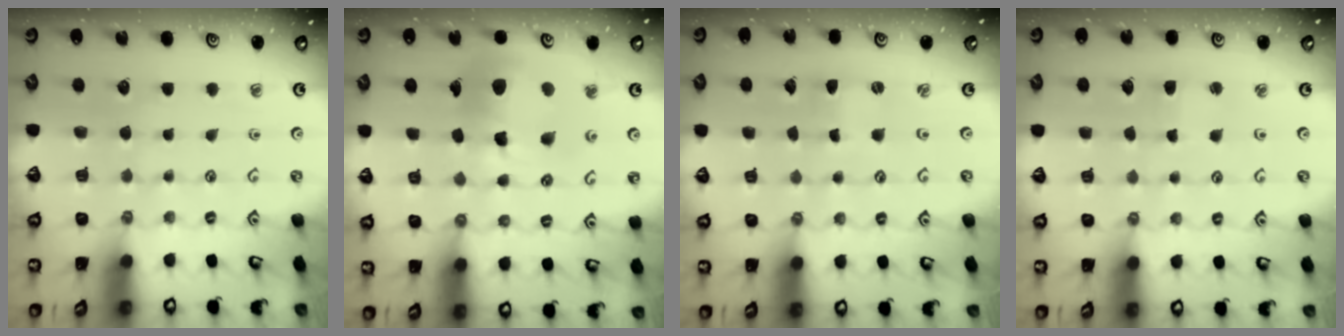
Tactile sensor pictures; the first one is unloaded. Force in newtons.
{"total": 13.9, "press": 13.7, "slide": 2.0}
{"total": 0.0}
{"total": 2.2, "press": 2.2, "slide": 0.2}